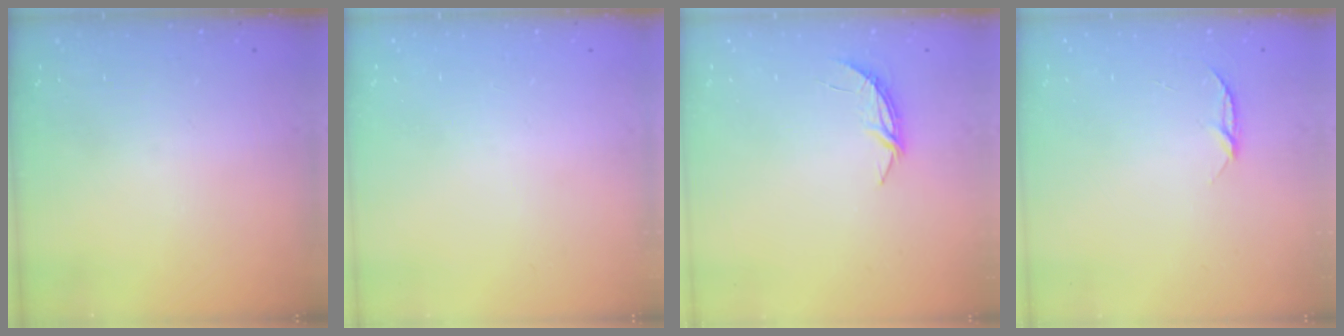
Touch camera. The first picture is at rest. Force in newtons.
{"total": 0.0}
{"total": 4.4, "press": 4.3, "slide": 0.4}
{"total": 4.0, "press": 4.0, "slide": 0.4}